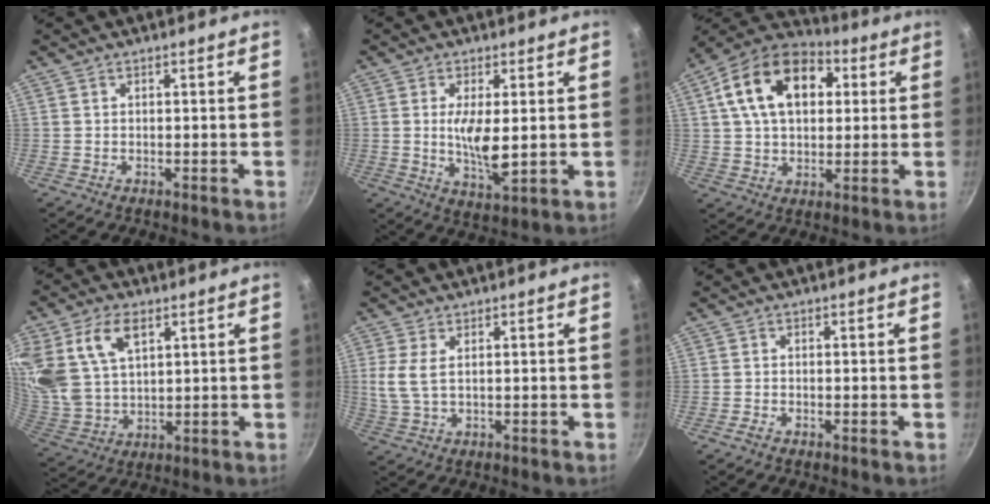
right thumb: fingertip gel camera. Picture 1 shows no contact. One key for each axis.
{"total": 8.0, "fx": 0.5, "fy": 2.7, "fz": 7.5, "tx": -0.141, "ty": -0.018, "tz": 0.014}
{"total": 18.8, "fx": 5.2, "fy": 12.5, "fz": 13.1, "tx": -0.203, "ty": 0.019, "tz": 0.071}
{"total": 17.6, "fx": 7.4, "fy": 11.0, "fz": 11.6, "tx": -0.240, "ty": -0.012, "tz": 0.156}
{"total": 4.8, "fx": 1.1, "fy": 2.3, "fz": 4.1, "tx": -0.092, "ty": -0.002, "tz": 0.025}
{"total": 1.1, "fx": -0.7, "fy": 0.3, "fz": 0.7, "tx": -0.025, "ty": 0.003, "tz": -0.020}